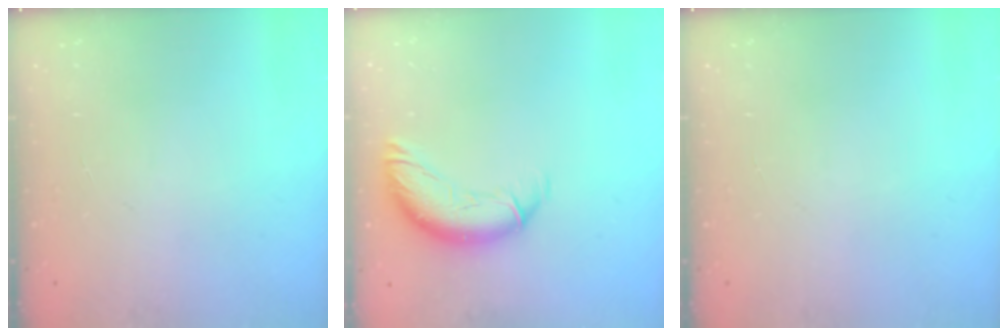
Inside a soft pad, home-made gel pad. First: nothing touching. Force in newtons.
{"total": 12.6, "press": 12.4, "slide": 1.8}
{"total": 0.0}